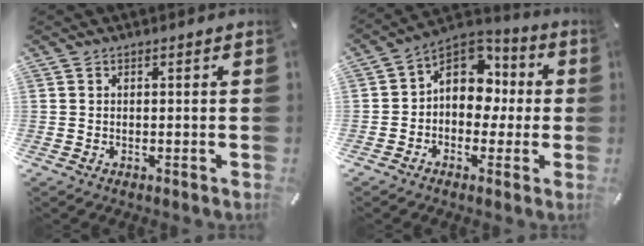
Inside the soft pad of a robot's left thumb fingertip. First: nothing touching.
{"total": 11.4, "force": [1.7, 9.4, 6.3], "torque": [-0.101, -0.010, 0.034]}